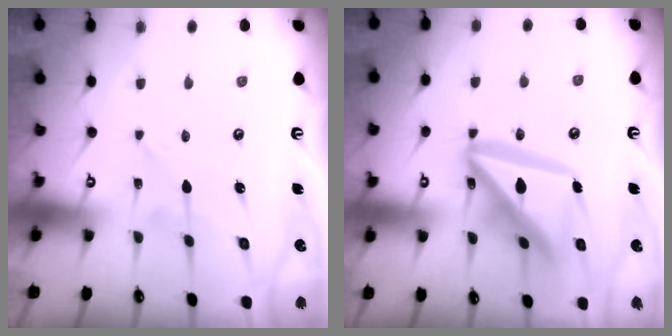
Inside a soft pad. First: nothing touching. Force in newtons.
{"total": 20.6, "press": 20.5, "slide": 2.3}